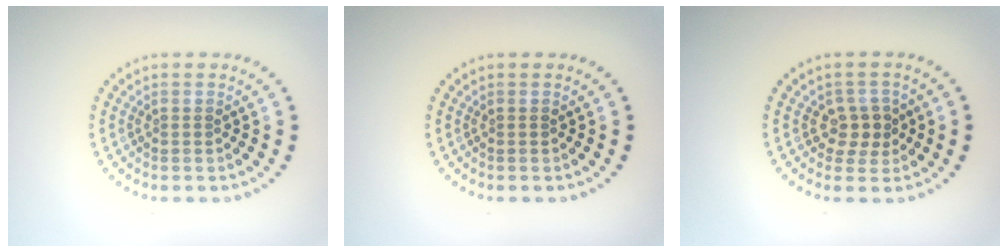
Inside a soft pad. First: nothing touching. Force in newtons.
{"total": 0.0}
{"total": 2.2, "press": 2.0, "slide": 0.9}